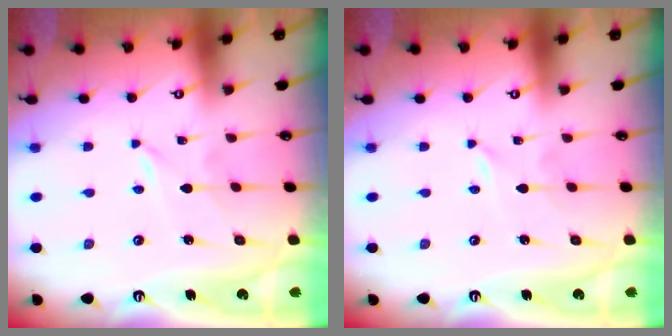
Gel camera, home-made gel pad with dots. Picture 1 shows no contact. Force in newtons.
{"total": 0.0}